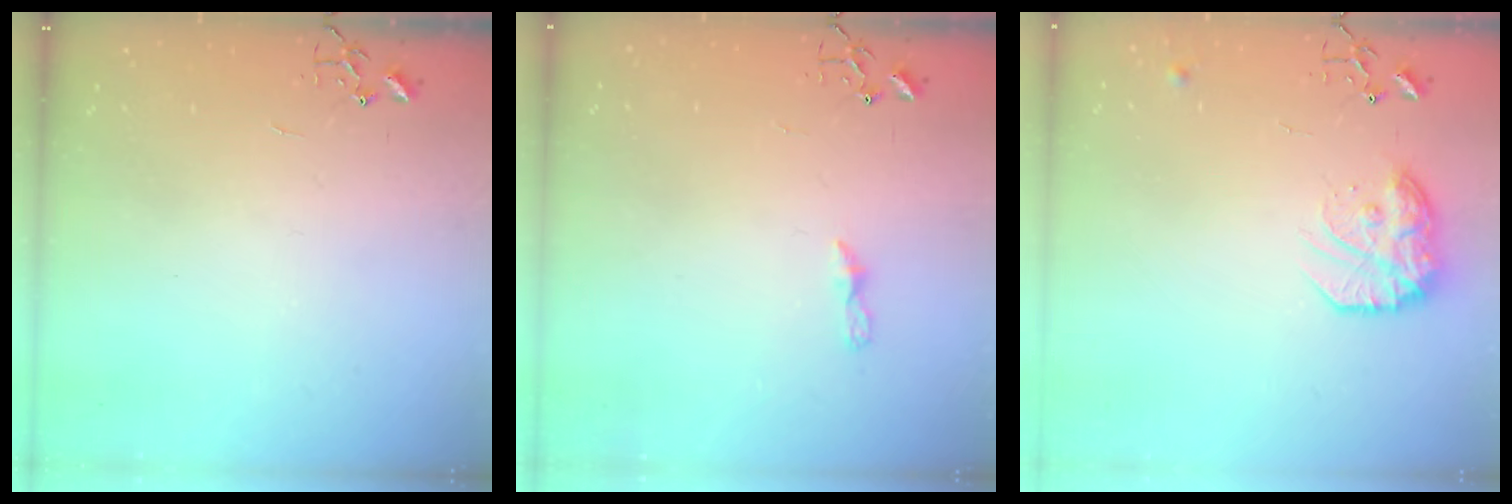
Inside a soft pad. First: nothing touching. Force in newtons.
{"total": 3.7, "press": 3.7, "slide": 0.4}
{"total": 15.0, "press": 15.0, "slide": 1.2}